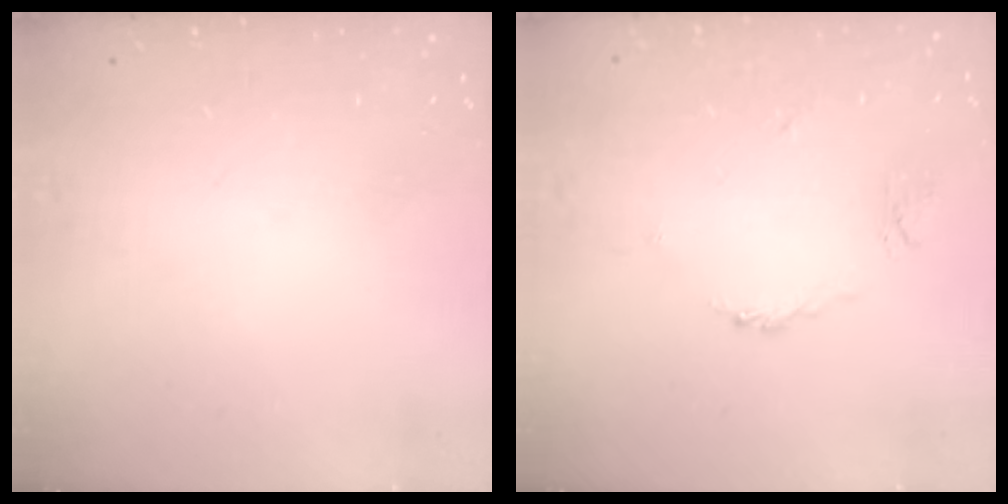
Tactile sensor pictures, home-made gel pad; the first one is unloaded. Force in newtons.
{"total": 3.6, "press": 3.5, "slide": 0.6}